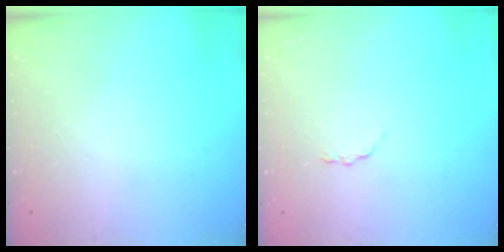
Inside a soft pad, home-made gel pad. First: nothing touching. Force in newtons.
{"total": 2.9, "press": 2.8, "slide": 0.4}